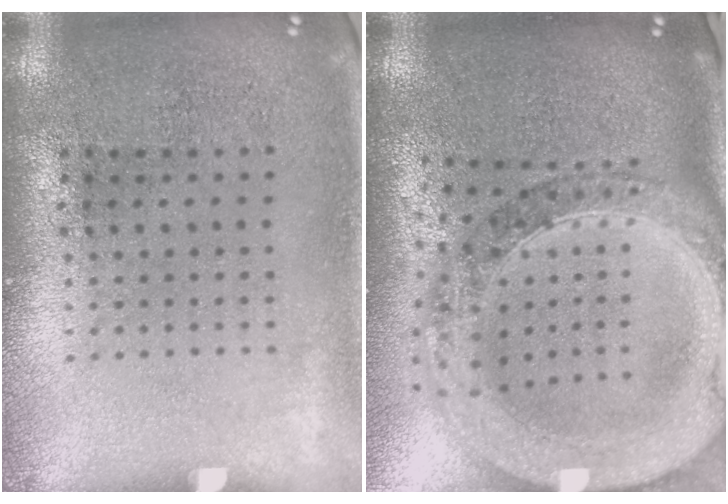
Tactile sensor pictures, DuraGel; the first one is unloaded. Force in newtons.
{"total": 2.5, "press": 2.2, "slide": 1.2}